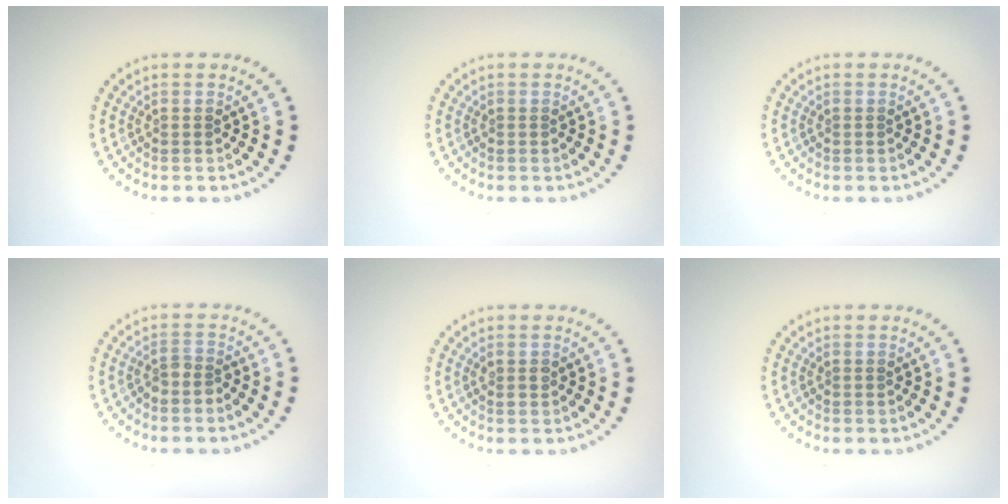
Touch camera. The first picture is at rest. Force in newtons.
{"total": 0.0}
{"total": 0.0}
{"total": 1.4, "press": 1.0, "slide": 1.0}
{"total": 0.9, "press": 0.9, "slide": 0.2}
{"total": 0.0}